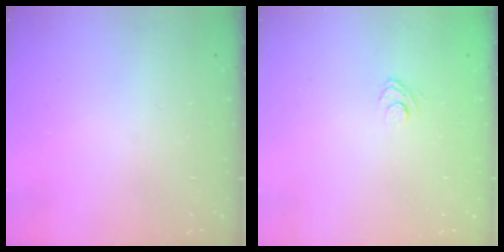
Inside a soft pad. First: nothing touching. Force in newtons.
{"total": 4.0, "press": 3.8, "slide": 1.4}